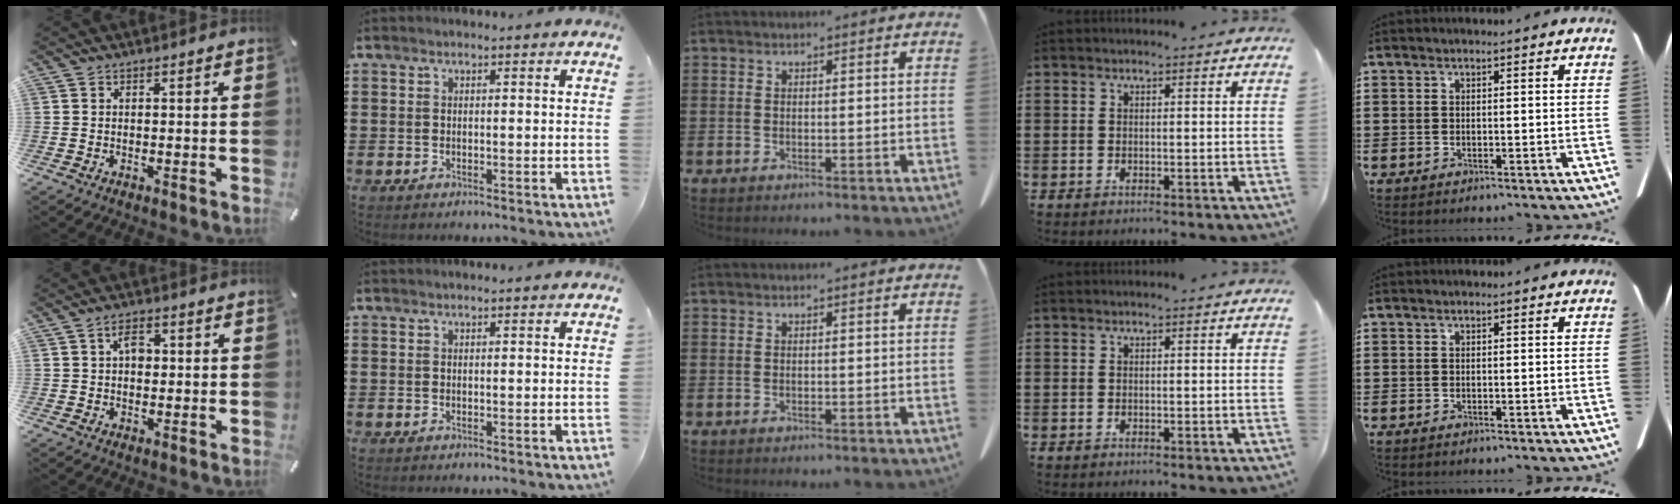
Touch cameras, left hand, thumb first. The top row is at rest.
{"thumb": {"total": 3.6, "force": [0.6, 2.3, 2.7], "torque": [-0.038, 0.004, 0.005]}}